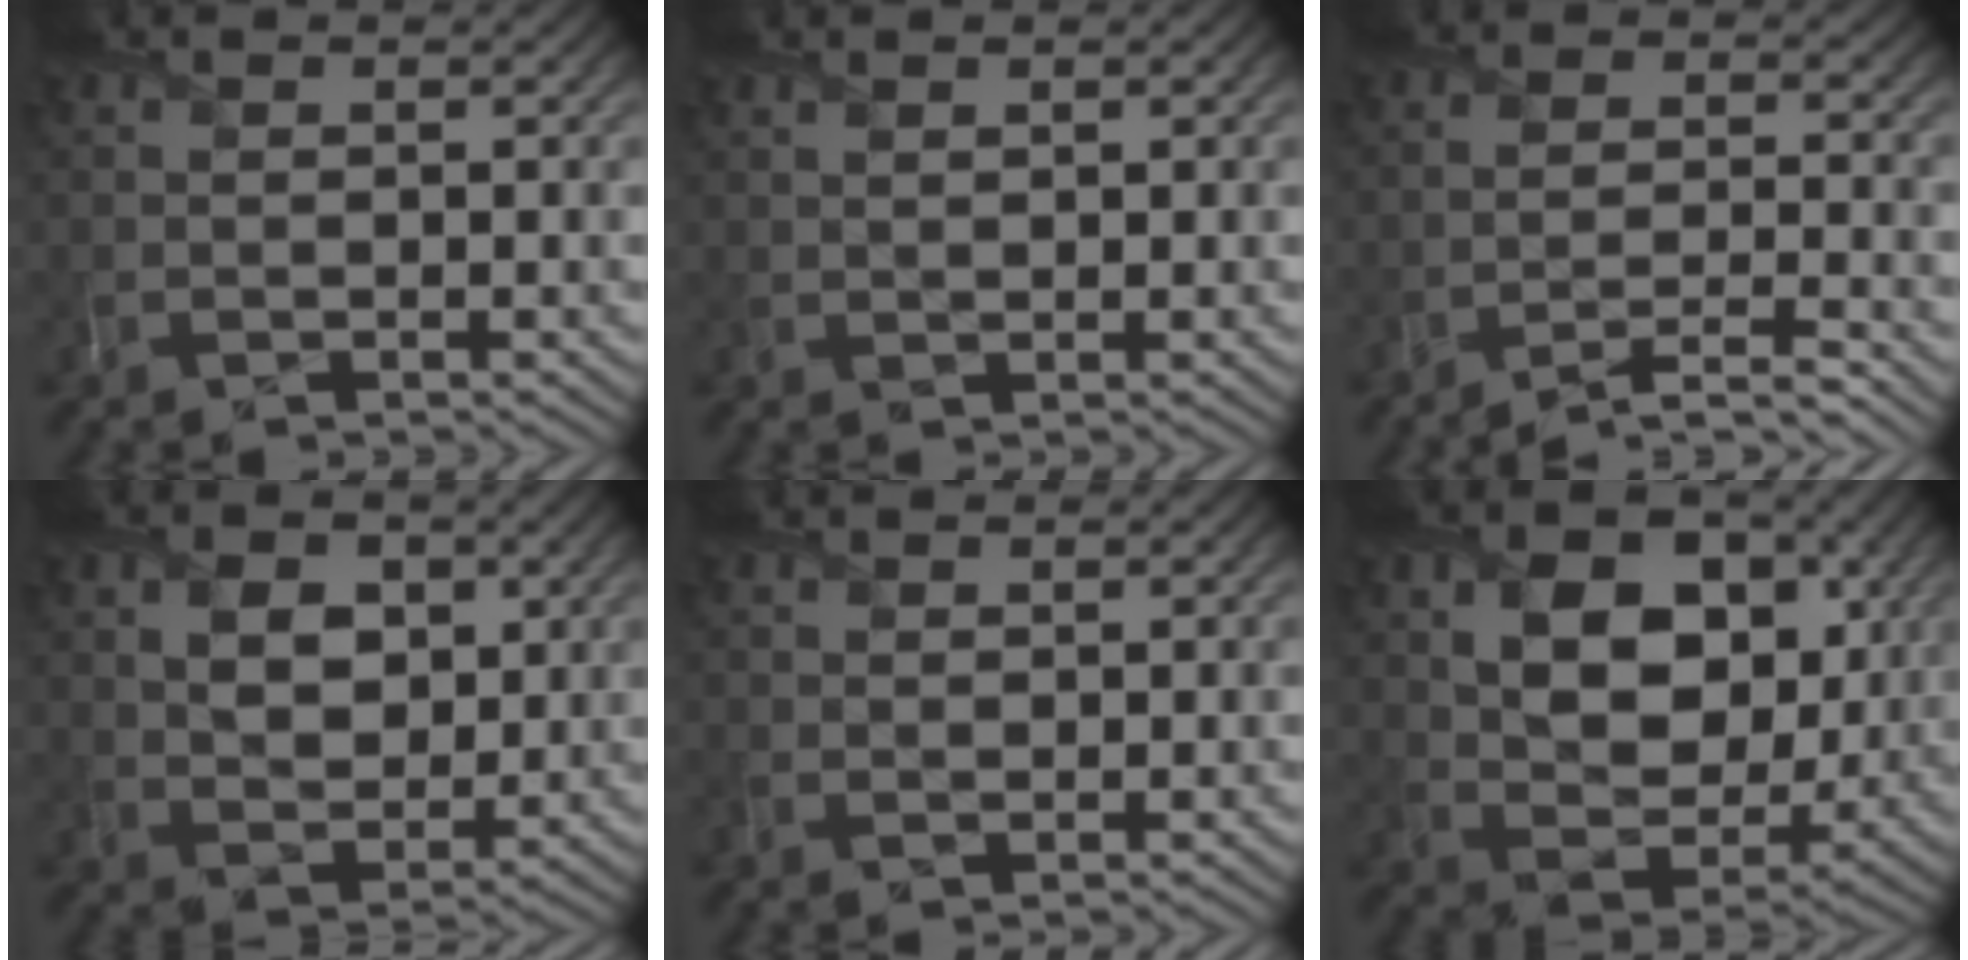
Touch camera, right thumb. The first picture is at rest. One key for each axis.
{"total": 0.9, "fx": 0.7, "fy": 0.2, "fz": 0.5, "tx": -0.012, "ty": 0.004, "tz": 0.016}
{"total": 5.2, "fx": -4.2, "fy": 0.7, "fz": 3.0, "tx": -0.048, "ty": 0.007, "tz": -0.077}
{"total": 6.4, "fx": 2.3, "fy": 4.5, "fz": 4.0, "tx": -0.088, "ty": -0.001, "tz": 0.032}
{"total": 1.1, "fx": 0.4, "fy": 0.9, "fz": 0.5, "tx": -0.009, "ty": 0.002, "tz": 0.008}
{"total": 11.3, "fx": 3.3, "fy": 7.9, "fz": 7.4, "tx": -0.152, "ty": -0.005, "tz": 0.048}